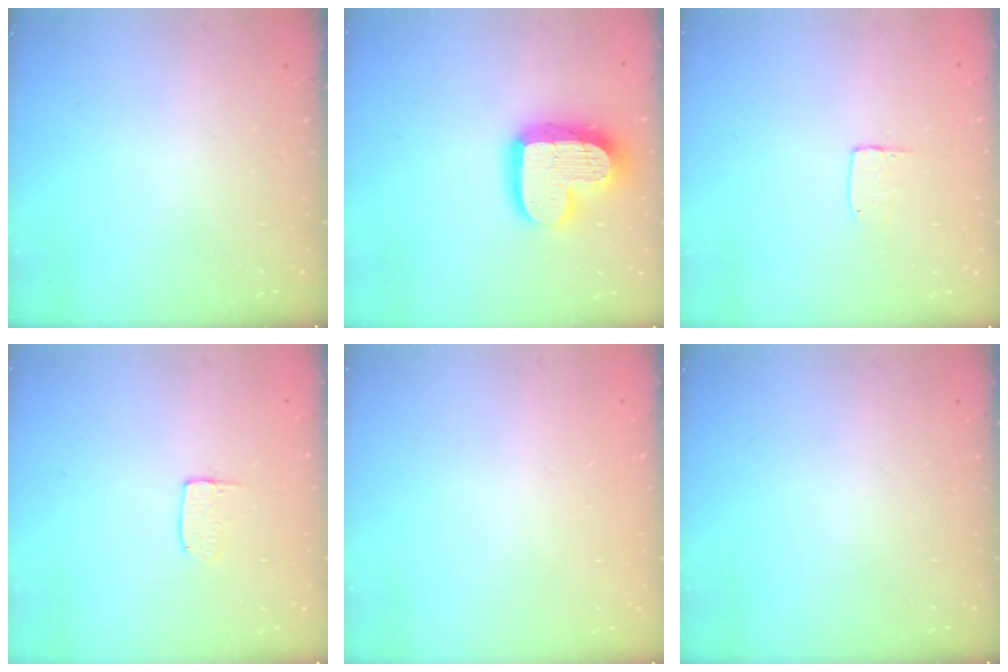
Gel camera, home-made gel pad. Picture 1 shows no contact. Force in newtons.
{"total": 18.1, "press": 18.0, "slide": 1.5}
{"total": 5.8, "press": 5.8, "slide": 0.4}
{"total": 3.4, "press": 3.3, "slide": 0.3}
{"total": 0.0}
{"total": 0.0}